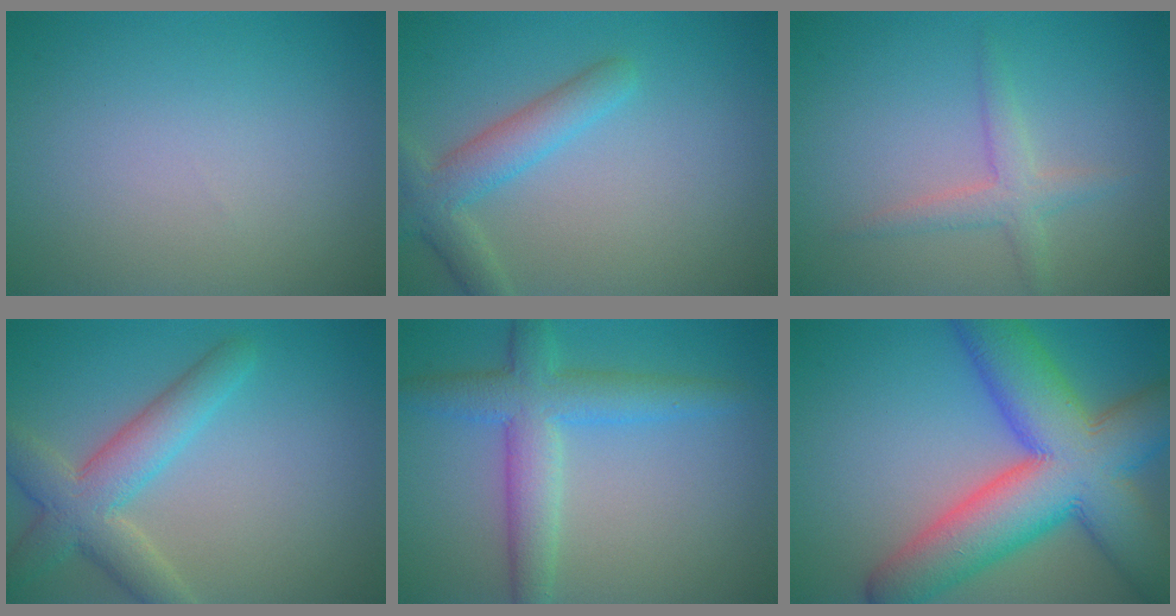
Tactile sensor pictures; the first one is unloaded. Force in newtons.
{"total": 3.8, "press": 3.8, "slide": 0.3}
{"total": 2.3, "press": 2.3, "slide": 0.1}
{"total": 5.2, "press": 5.2, "slide": 0.2}
{"total": 5.3, "press": 5.3, "slide": 0.2}
{"total": 13.6, "press": 13.6, "slide": 0.3}